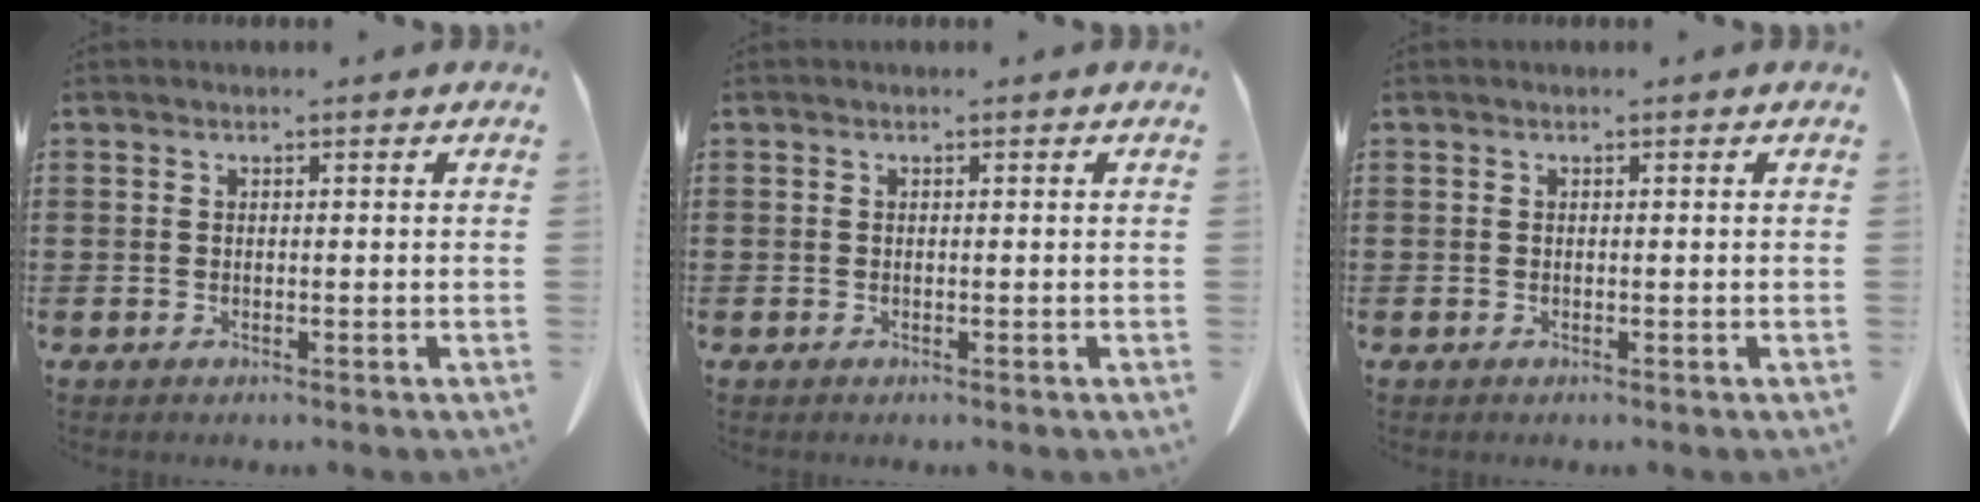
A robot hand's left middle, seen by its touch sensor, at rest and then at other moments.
{"total": 0.0}
{"total": 0.0}